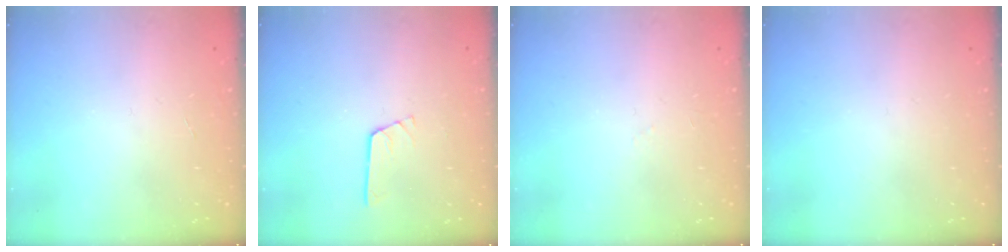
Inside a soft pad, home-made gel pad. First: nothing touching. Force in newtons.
{"total": 2.3, "press": 2.3, "slide": 0.3}
{"total": 2.6, "press": 2.5, "slide": 0.5}
{"total": 0.0}